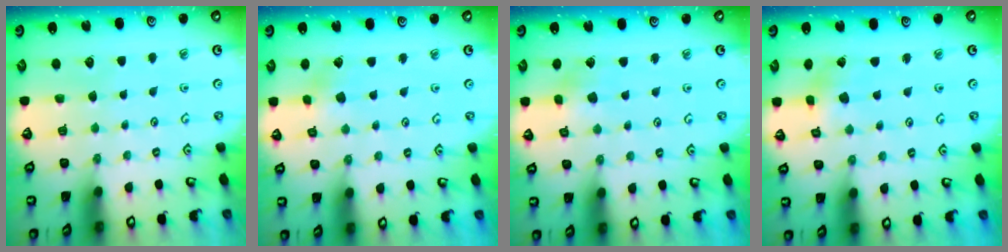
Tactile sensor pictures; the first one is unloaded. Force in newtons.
{"total": 2.5, "press": 2.4, "slide": 0.2}
{"total": 3.0, "press": 3.0, "slide": 0.4}
{"total": 2.0, "press": 1.9, "slide": 0.4}